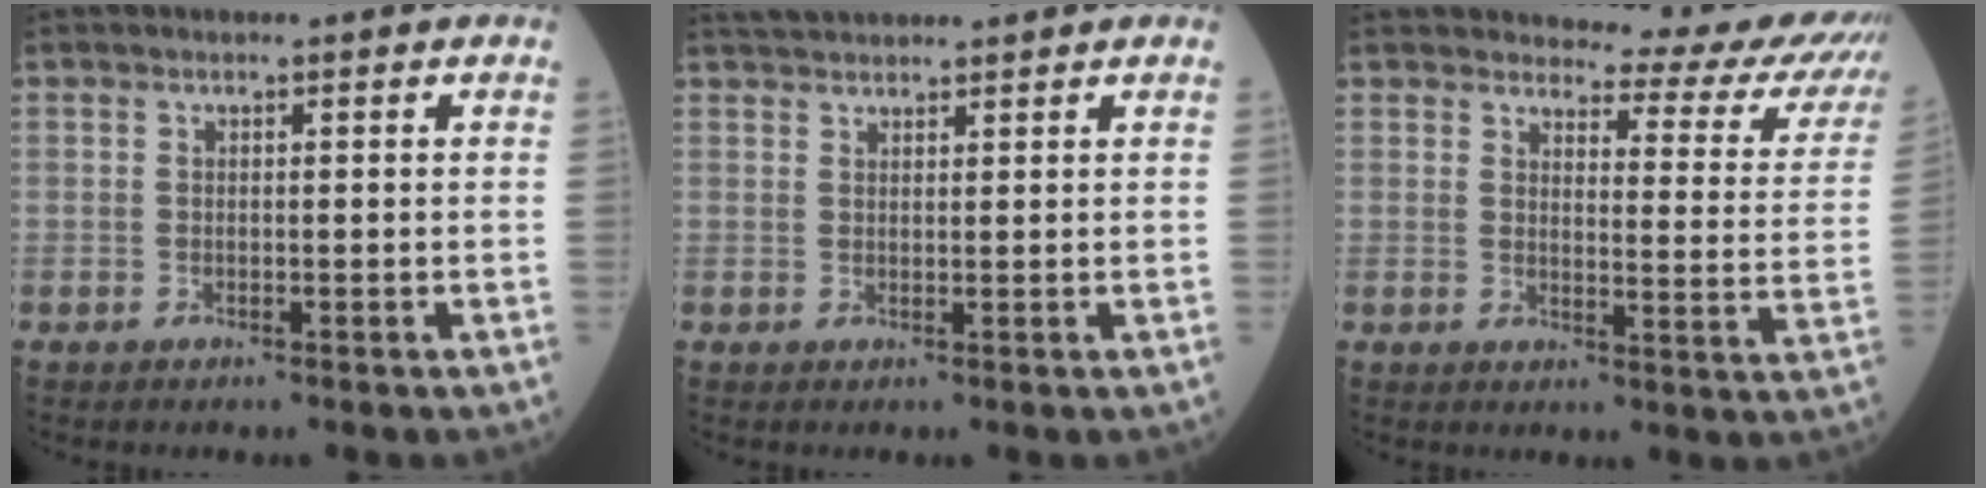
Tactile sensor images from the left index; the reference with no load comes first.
{"total": 4.0, "force": [3.8, 0.6, 1.2], "torque": [-0.021, 0.030, 0.069]}
{"total": 16.8, "force": [16.0, 2.4, 4.5], "torque": [-0.033, -0.090, 0.158]}